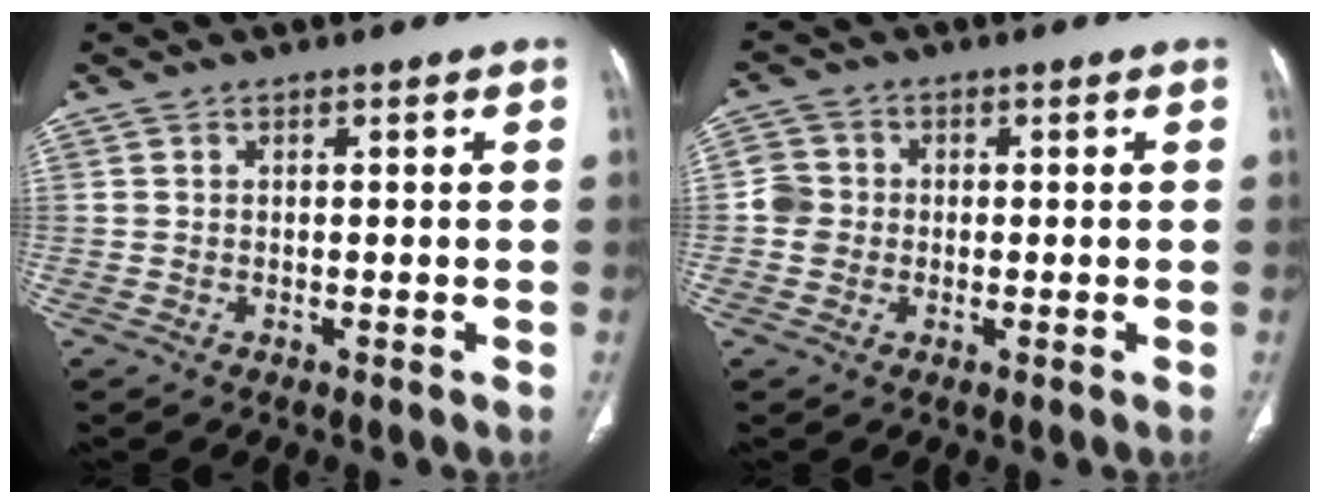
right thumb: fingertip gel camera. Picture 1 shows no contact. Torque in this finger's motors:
{"motor_torque": [0.31, 0.23, -0.11, 0.58, -0.01]}